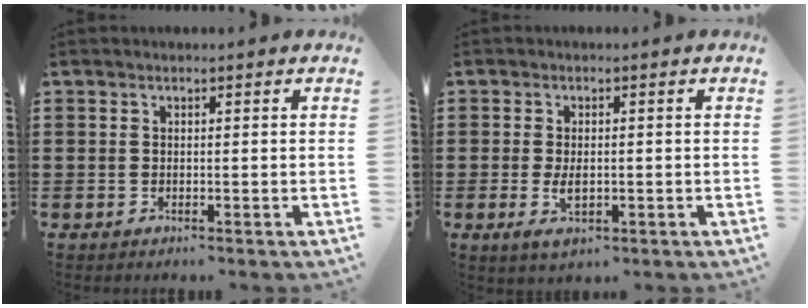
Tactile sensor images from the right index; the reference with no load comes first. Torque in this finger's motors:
{"motor_torque": [1.40, 0.73, 0.23, 0.06]}